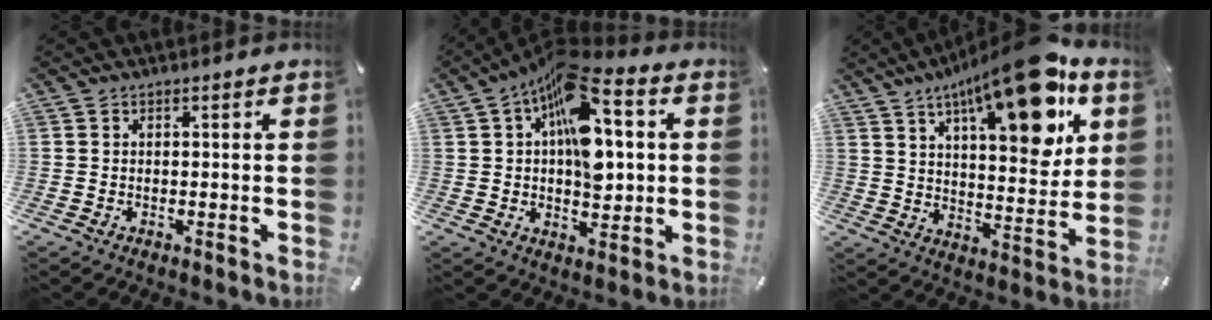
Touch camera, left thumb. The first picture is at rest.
{"total": 16.5, "force": [4.7, 9.0, 12.9], "torque": [-0.192, -0.026, 0.078]}
{"total": 22.9, "force": [13.1, 7.8, 17.1], "torque": [-0.244, -0.079, 0.206]}